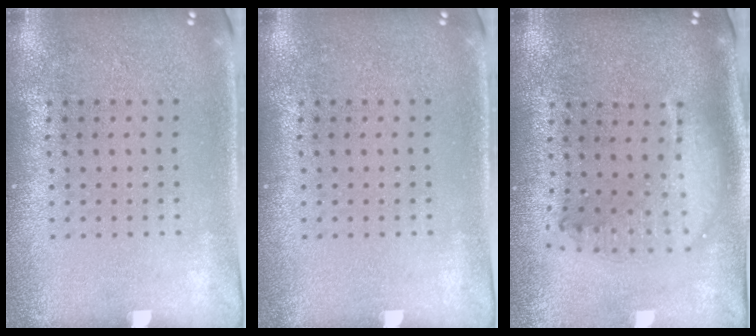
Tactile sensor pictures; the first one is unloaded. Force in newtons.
{"total": 0.0}
{"total": 1.9, "press": 1.6, "slide": 1.2}